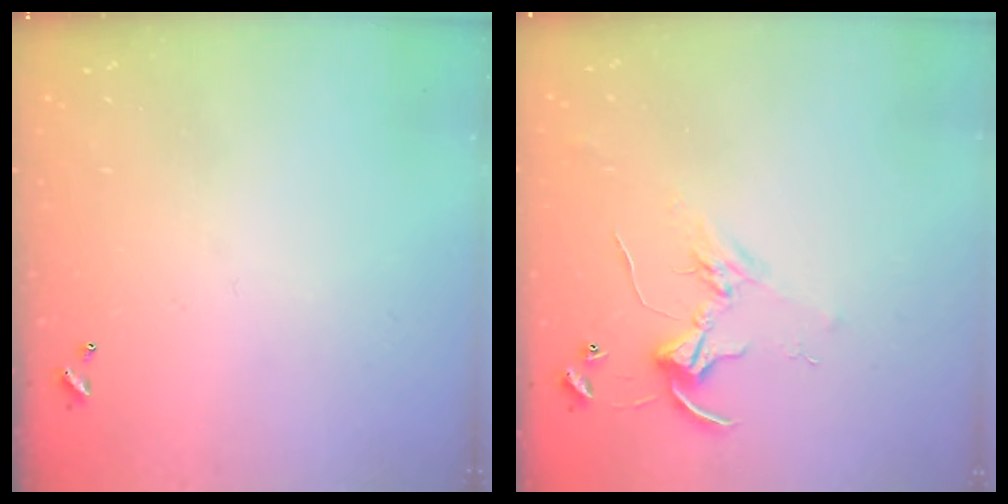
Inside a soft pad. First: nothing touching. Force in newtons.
{"total": 3.1, "press": 3.1, "slide": 0.1}